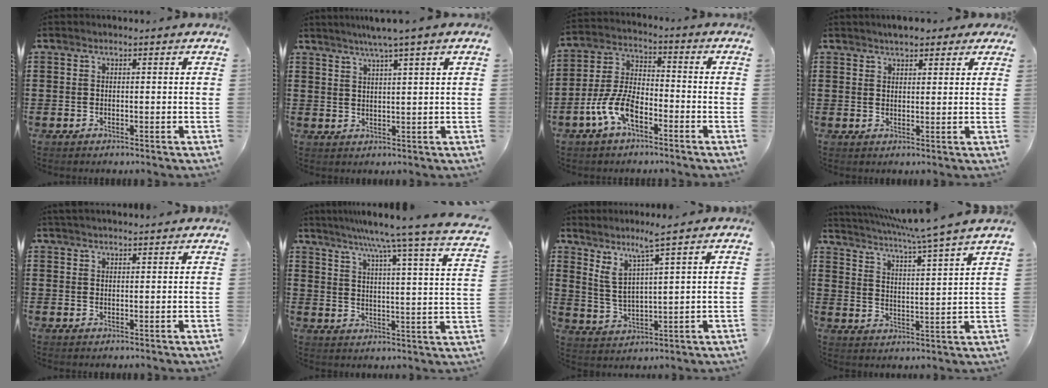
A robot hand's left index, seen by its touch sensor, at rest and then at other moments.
{"total": 3.5, "force": [2.5, -0.8, 2.3], "torque": [-0.048, -0.007, 0.041]}
{"total": 8.2, "force": [-4.8, 3.5, 5.6], "torque": [-0.139, -0.003, -0.096]}
{"total": 3.0, "force": [2.6, 1.1, 1.1], "torque": [-0.021, 0.000, 0.045]}
{"total": 1.8, "force": [1.7, 0.0, 0.2], "torque": [-0.008, 0.001, 0.034]}
{"total": 6.9, "force": [5.9, -1.9, 3.0], "torque": [-0.075, -0.056, 0.089]}
{"total": 4.7, "force": [3.4, -0.2, 3.3], "torque": [-0.076, -0.021, 0.054]}
{"total": 5.7, "force": [4.7, -1.6, 2.7], "torque": [-0.073, -0.043, 0.071]}